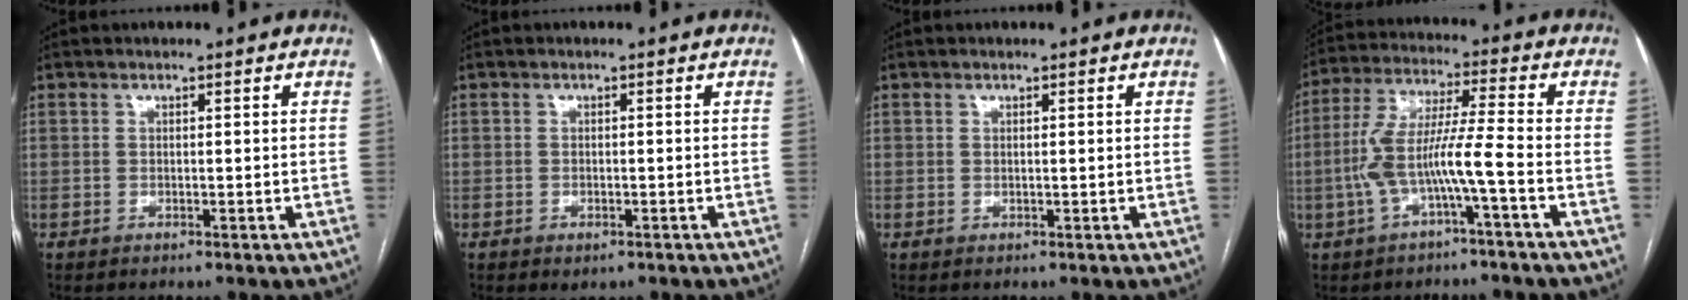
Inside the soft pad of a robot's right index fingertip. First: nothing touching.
{"total": 1.6, "force": [-1.0, 1.0, 0.8], "torque": [-0.008, 0.002, -0.005]}
{"total": 0.0}
{"total": 9.3, "force": [-3.1, 0.1, 8.8], "torque": [-0.187, 0.025, -0.059]}